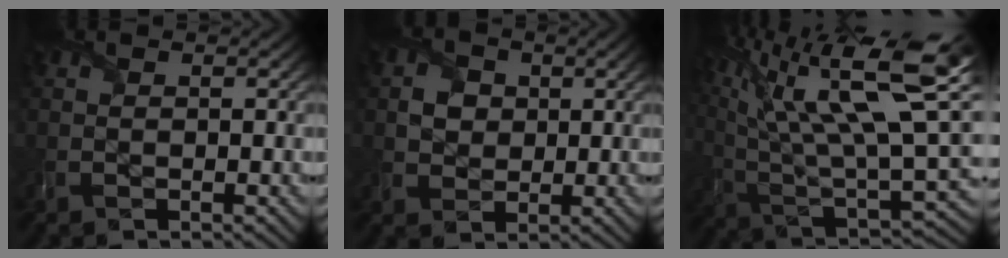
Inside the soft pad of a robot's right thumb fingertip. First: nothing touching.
{"total": 3.4, "force": [0.6, 3.0, 1.5], "torque": [-0.036, -0.001, 0.004]}
{"total": 20.1, "force": [9.4, 6.5, 16.5], "torque": [-0.299, 0.031, 0.160]}